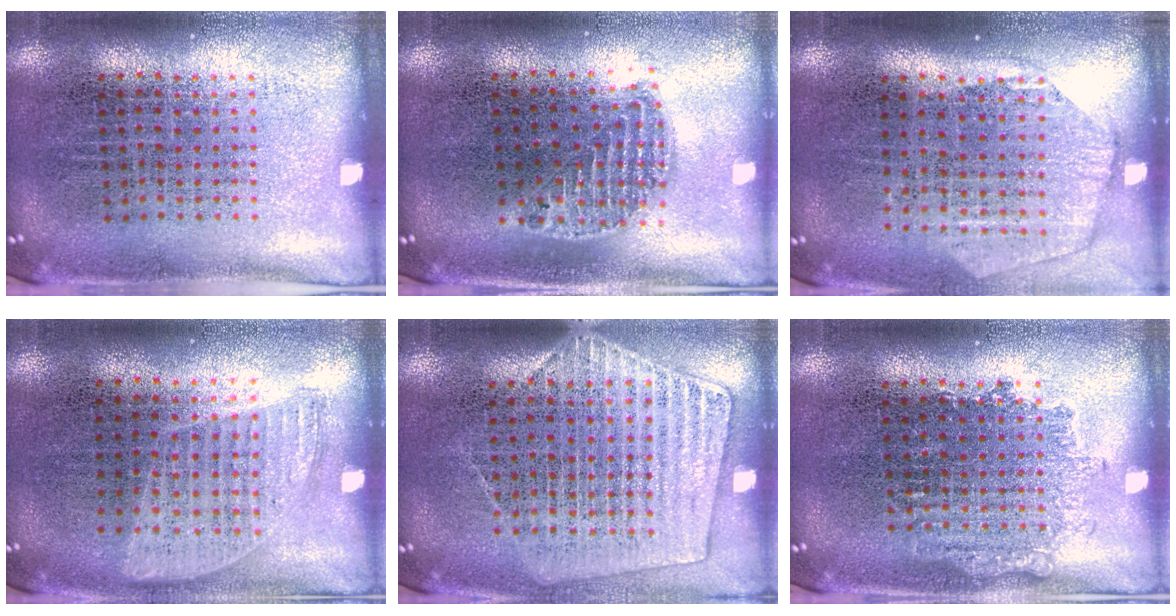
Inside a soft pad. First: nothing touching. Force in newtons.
{"total": 1.2, "press": 1.1, "slide": 0.5}
{"total": 1.8, "press": 1.6, "slide": 0.8}
{"total": 0.9, "press": 0.8, "slide": 0.4}
{"total": 1.3, "press": 1.2, "slide": 0.5}
{"total": 1.2, "press": 1.2, "slide": 0.3}